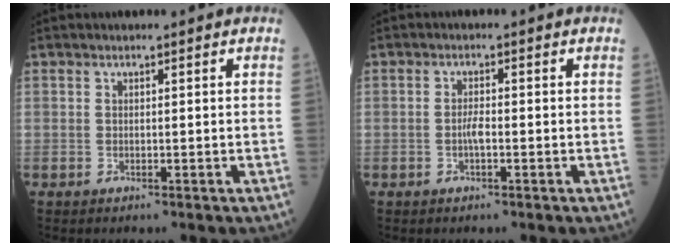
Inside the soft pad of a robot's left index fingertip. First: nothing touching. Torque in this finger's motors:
{"motor_torque": [-0.02, 0.02, 0.07, 0.05]}